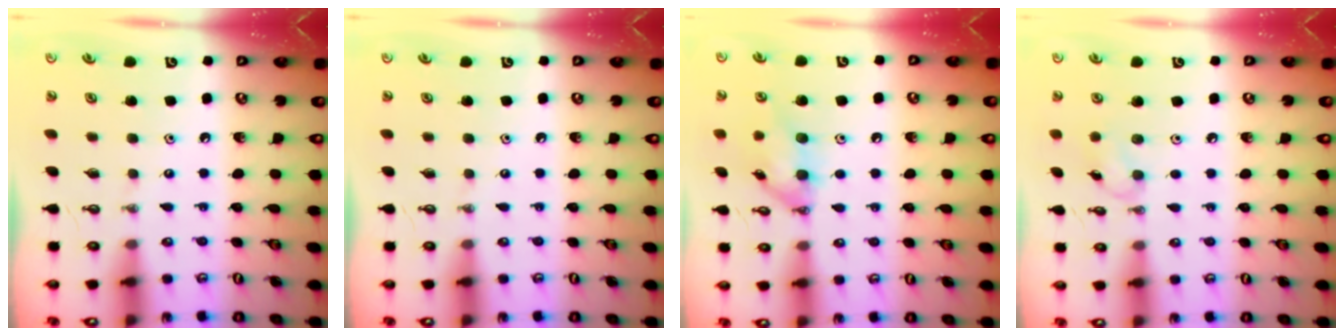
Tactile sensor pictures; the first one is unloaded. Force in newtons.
{"total": 0.0}
{"total": 12.2, "press": 12.2, "slide": 0.5}
{"total": 6.6, "press": 6.6, "slide": 0.6}